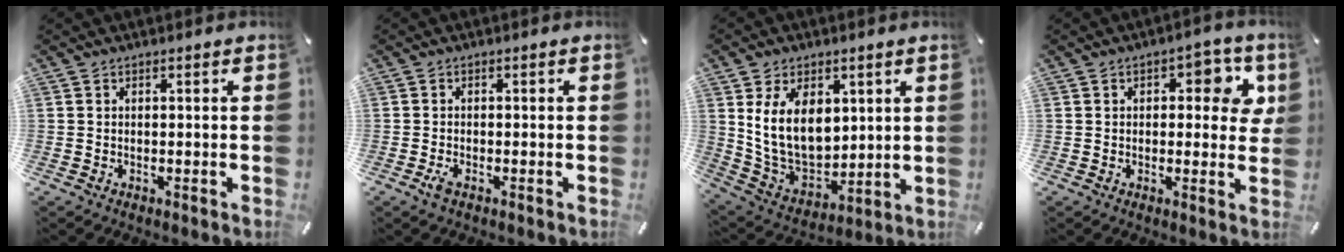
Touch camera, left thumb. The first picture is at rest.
{"total": 1.8, "force": [-1.0, 0.6, 1.4], "torque": [-0.032, -0.001, -0.019]}
{"total": 14.5, "force": [4.6, 10.1, 9.2], "torque": [-0.198, -0.025, 0.085]}
{"total": 8.2, "force": [2.7, 4.4, 6.4], "torque": [-0.072, -0.007, 0.037]}